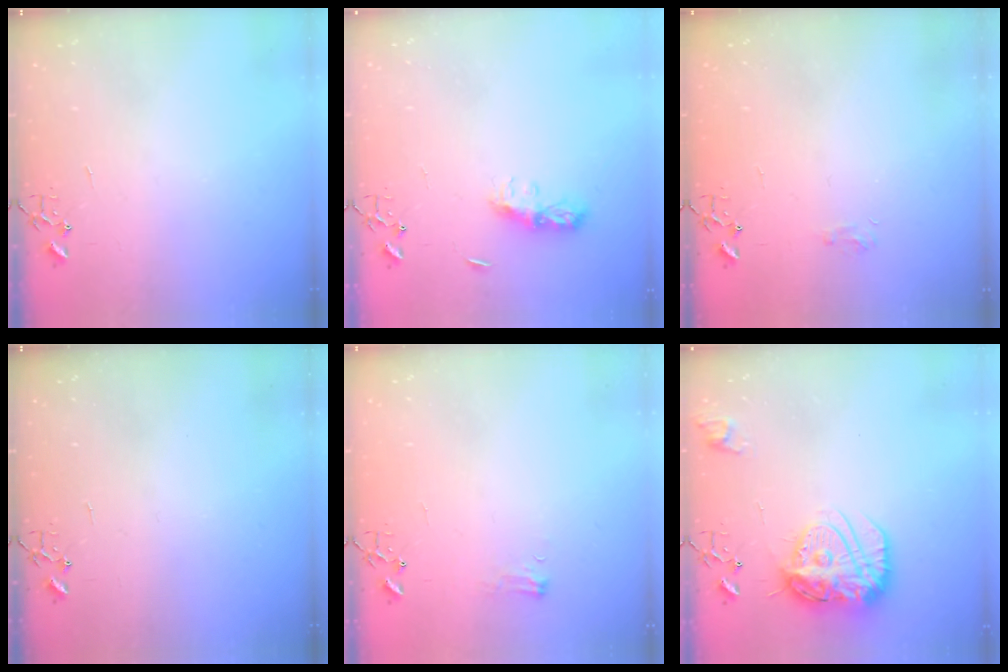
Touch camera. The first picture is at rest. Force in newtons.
{"total": 7.4, "press": 7.4, "slide": 0.4}
{"total": 5.6, "press": 5.6, "slide": 0.7}
{"total": 0.0}
{"total": 5.5, "press": 5.5, "slide": 0.7}
{"total": 16.5, "press": 16.5, "slide": 1.6}